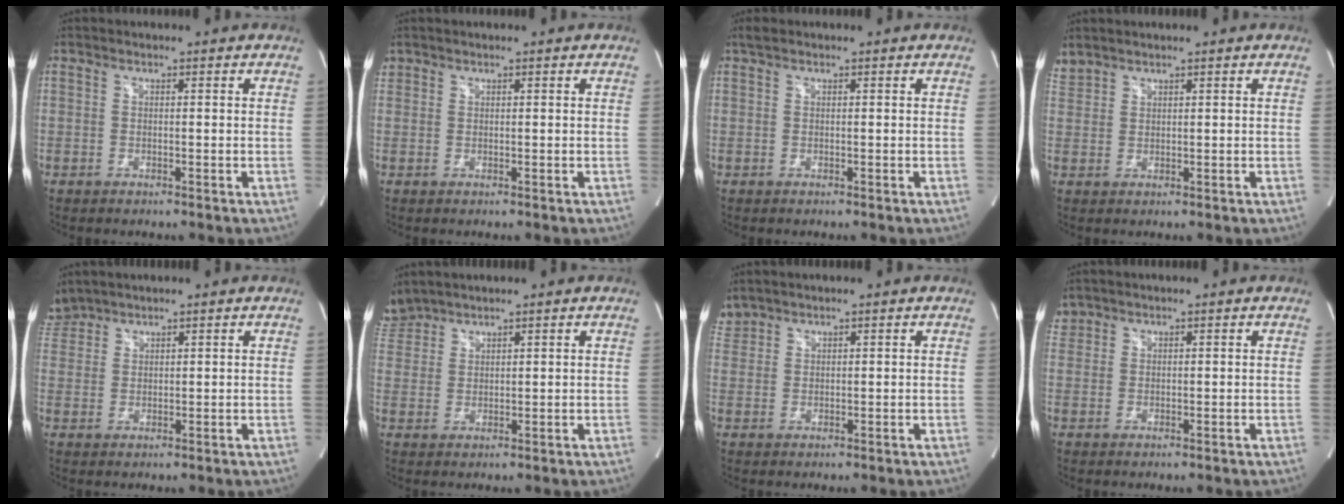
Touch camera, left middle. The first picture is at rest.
{"total": 1.4, "force": [1.0, 0.9, 0.0], "torque": [0.003, 0.014, 0.020]}
{"total": 1.1, "force": [0.8, 0.3, 0.6], "torque": [-0.016, 0.015, 0.016]}
{"total": 2.3, "force": [2.3, 0.4, 0.2], "torque": [-0.014, 0.019, 0.053]}
{"total": 3.7, "force": [3.6, 0.8, -0.3], "torque": [-0.003, 0.015, 0.078]}
{"total": 4.4, "force": [4.3, 0.8, -0.2], "torque": [-0.006, 0.015, 0.094]}
{"total": 2.7, "force": [2.5, 0.8, -0.1], "torque": [-0.001, 0.017, 0.053]}
{"total": 1.9, "force": [1.6, 1.0, -0.2], "torque": [0.005, 0.013, 0.031]}